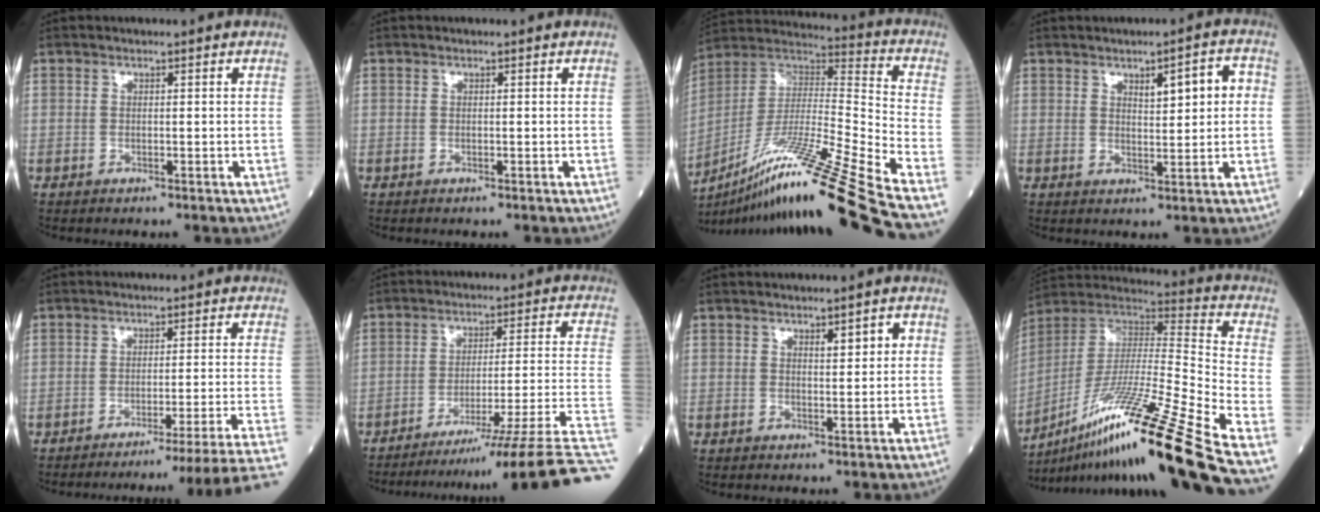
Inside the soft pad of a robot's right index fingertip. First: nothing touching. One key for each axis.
{"total": 0.0}
{"total": 26.1, "fx": -19.1, "fy": -2.7, "fz": 17.6, "tx": -0.291, "ty": -0.022, "tz": -0.343}
{"total": 5.3, "fx": 1.4, "fy": 1.4, "fz": 5.0, "tx": -0.075, "ty": 0.014, "tz": 0.023}
{"total": 17.0, "fx": -15.3, "fy": -4.5, "fz": 5.9, "tx": -0.012, "ty": -0.029, "tz": -0.193}
{"total": 21.0, "fx": -17.8, "fy": -4.5, "fz": 10.2, "tx": -0.066, "ty": -0.019, "tz": -0.249}
{"total": 2.6, "fx": 1.0, "fy": 0.8, "fz": 2.3, "tx": -0.033, "ty": 0.002, "tz": 0.016}
{"total": 28.1, "fx": -18.8, "fy": -2.1, "fz": 20.8, "tx": -0.332, "ty": -0.024, "tz": -0.337}